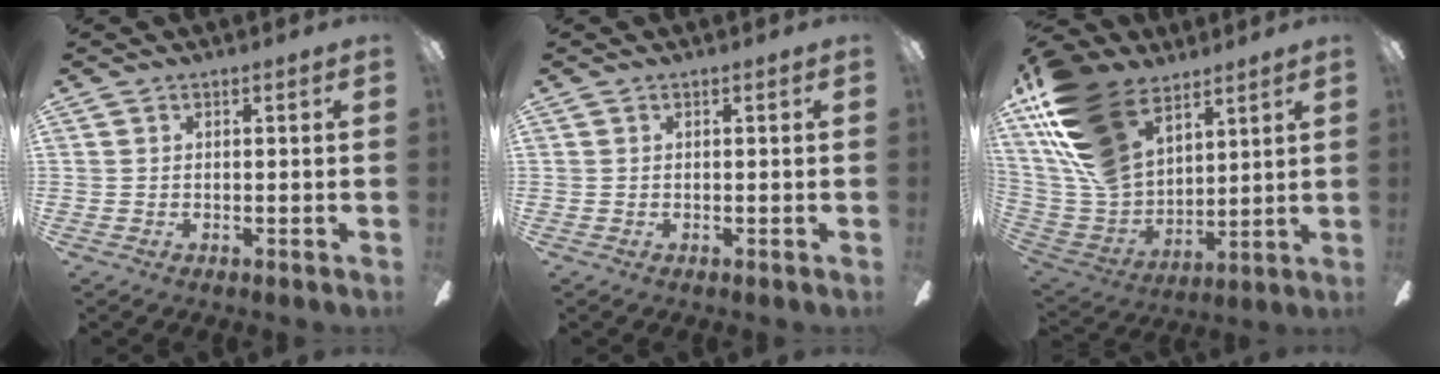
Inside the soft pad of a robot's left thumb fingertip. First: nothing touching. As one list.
[{"total": 0.0}, {"total": 22.1, "force": [13.1, 12.6, 12.5], "torque": [-0.284, -0.059, 0.247]}]